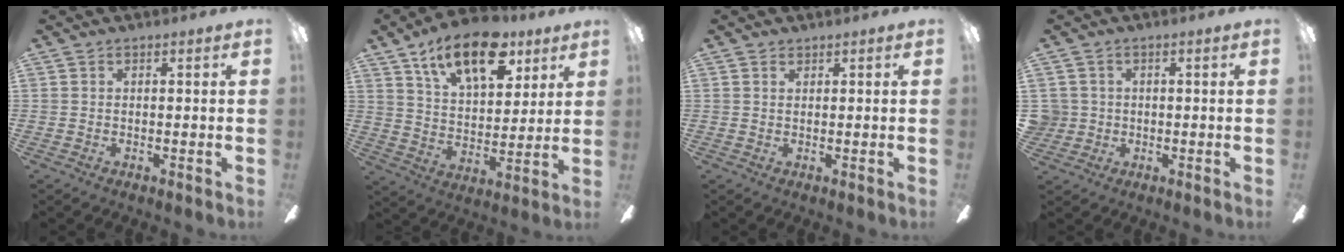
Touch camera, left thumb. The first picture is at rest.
{"total": 18.2, "force": [10.6, 9.2, 11.7], "torque": [-0.176, -0.042, 0.180]}
{"total": 0.8, "force": [0.6, 0.5, 0.2], "torque": [-0.006, 0.001, 0.012]}
{"total": 4.1, "force": [0.4, 4.0, 0.4], "torque": [-0.026, 0.010, 0.008]}